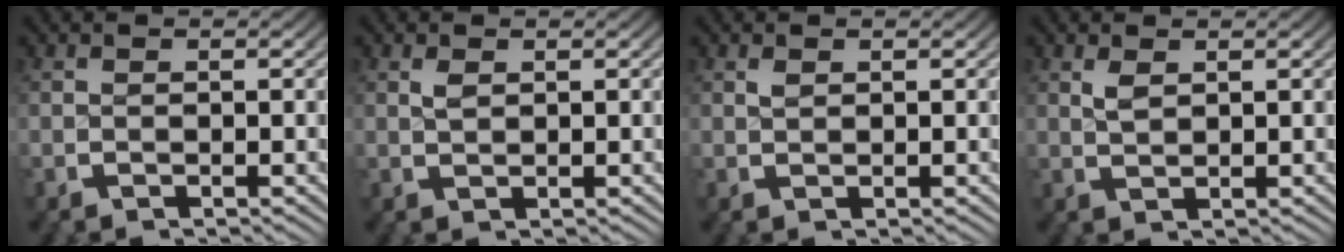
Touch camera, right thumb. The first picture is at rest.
{"total": 0.8, "force": [0.6, 0.4, 0.3], "torque": [-0.006, -0.001, 0.016]}
{"total": 0.5, "force": [0.5, 0.2, 0.0], "torque": [-0.001, -0.001, 0.011]}
{"total": 1.2, "force": [1.0, 0.5, 0.5], "torque": [-0.010, -0.002, 0.024]}